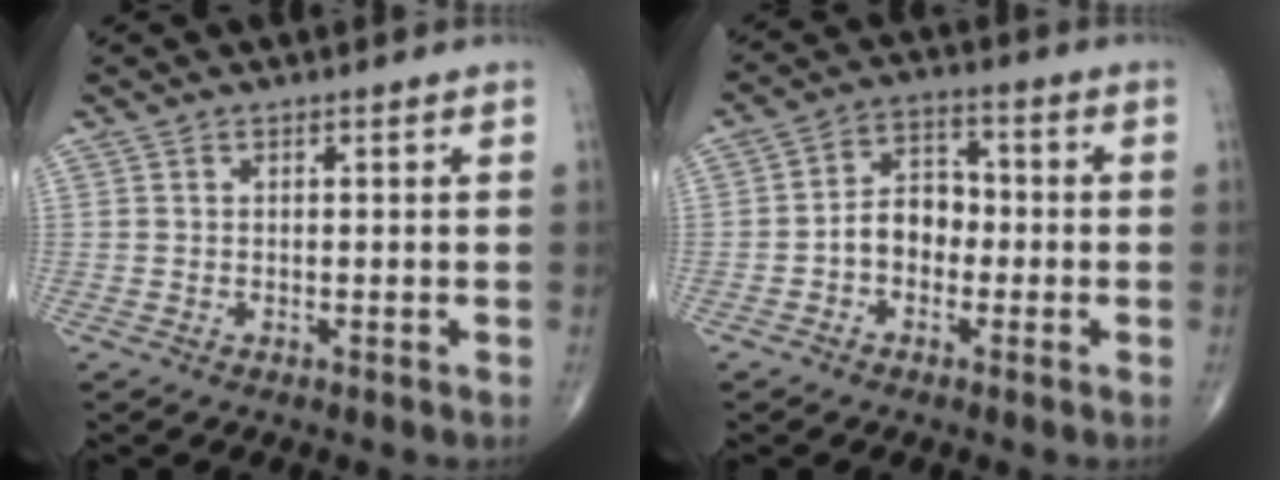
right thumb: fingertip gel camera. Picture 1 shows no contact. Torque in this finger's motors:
{"motor_torque": [1.59, 0.90, 0.89, -0.11, 0.05]}